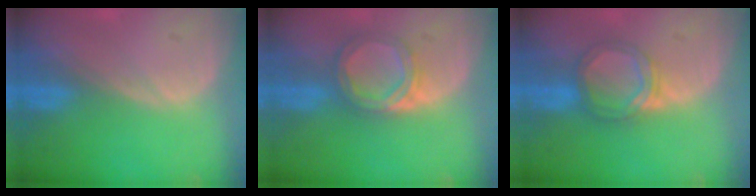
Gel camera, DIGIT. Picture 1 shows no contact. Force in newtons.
{"total": 5.2, "press": 5.0, "slide": 1.3}
{"total": 5.3, "press": 5.0, "slide": 1.9}